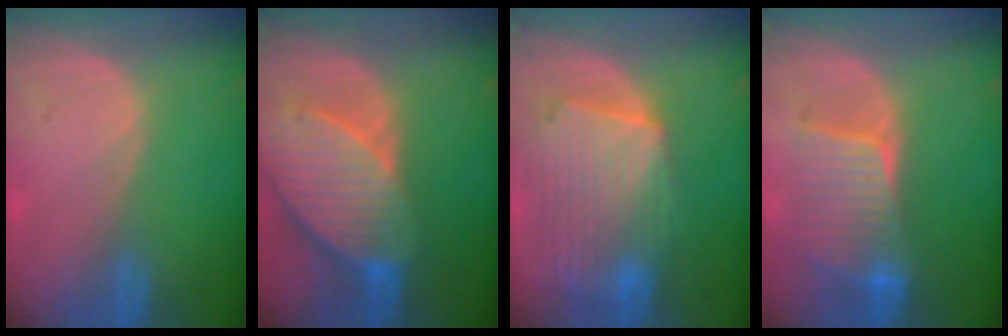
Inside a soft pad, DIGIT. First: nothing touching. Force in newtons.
{"total": 10.4, "press": 9.1, "slide": 5.0}
{"total": 10.8, "press": 9.4, "slide": 5.3}
{"total": 7.3, "press": 7.3, "slide": 1.0}